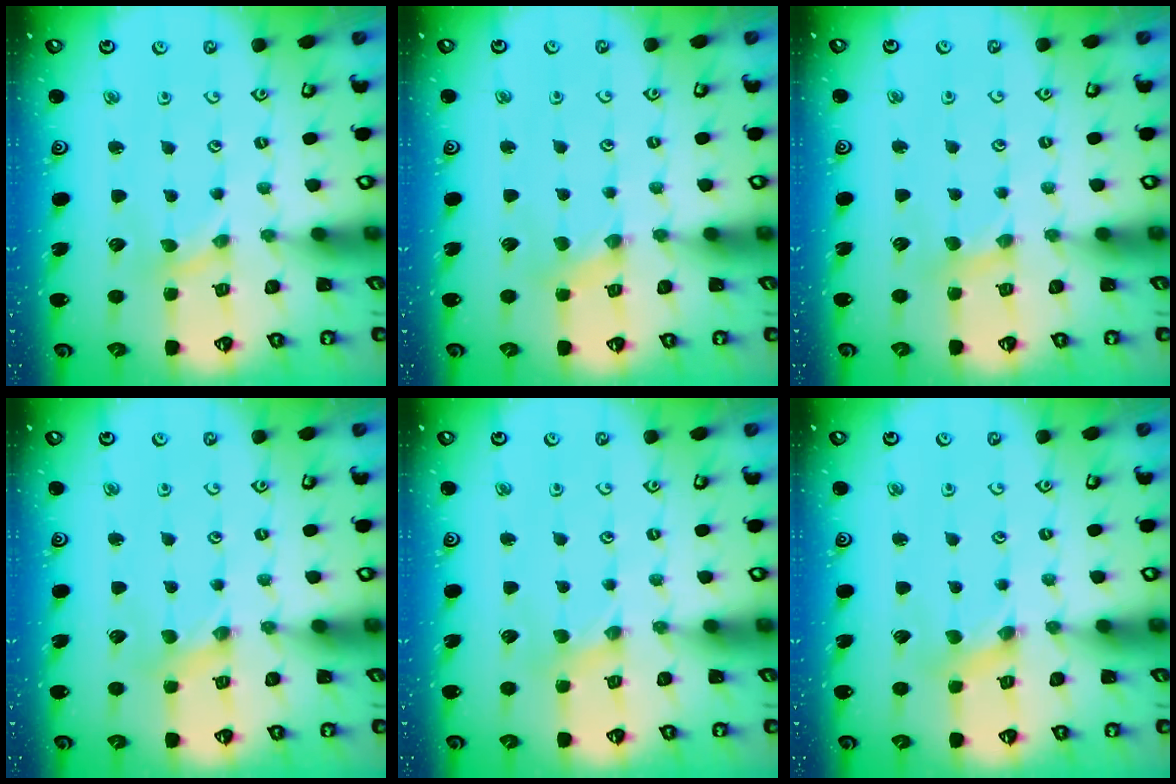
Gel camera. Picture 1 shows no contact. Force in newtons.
{"total": 1.0, "press": 1.0, "slide": 0.2}
{"total": 2.9, "press": 2.9, "slide": 0.4}
{"total": 0.6, "press": 0.6, "slide": 0.1}
{"total": 0.0}
{"total": 1.4, "press": 1.4, "slide": 0.0}